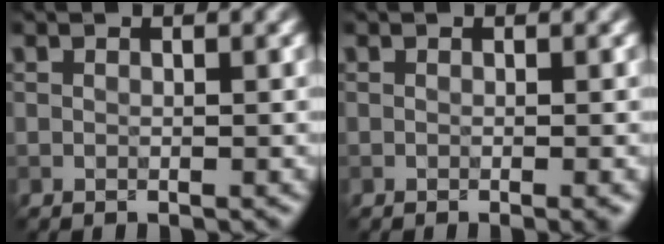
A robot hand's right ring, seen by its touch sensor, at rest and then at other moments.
{"total": 1.1, "force": [-0.3, 0.3, 1.0], "torque": [-0.005, -0.004, -0.005]}